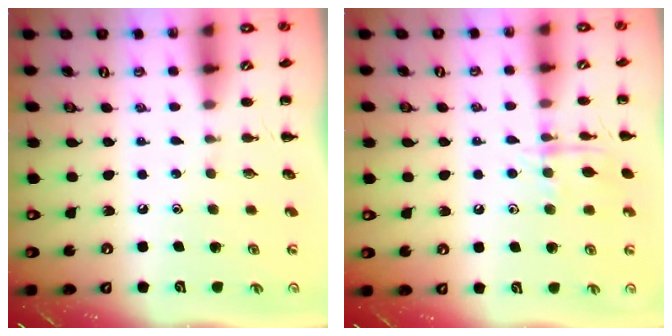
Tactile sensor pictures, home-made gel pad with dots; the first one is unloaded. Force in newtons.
{"total": 9.6, "press": 9.6, "slide": 0.7}